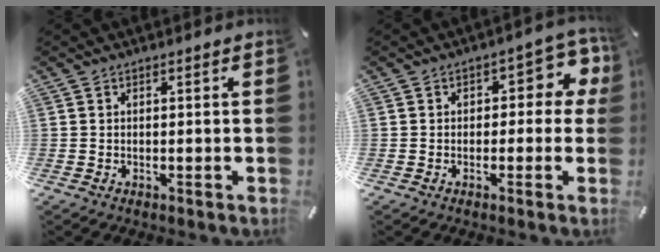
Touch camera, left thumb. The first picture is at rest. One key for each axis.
{"total": 7.5, "fx": 1.4, "fy": 4.8, "fz": 5.6, "tx": -0.069, "ty": 0.000, "tz": 0.019}